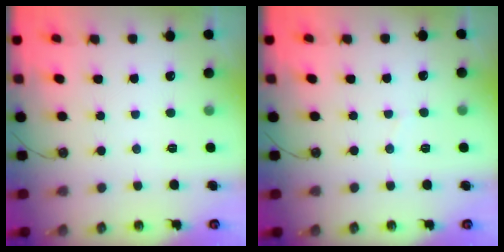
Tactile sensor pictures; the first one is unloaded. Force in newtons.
{"total": 2.2, "press": 2.2, "slide": 0.2}